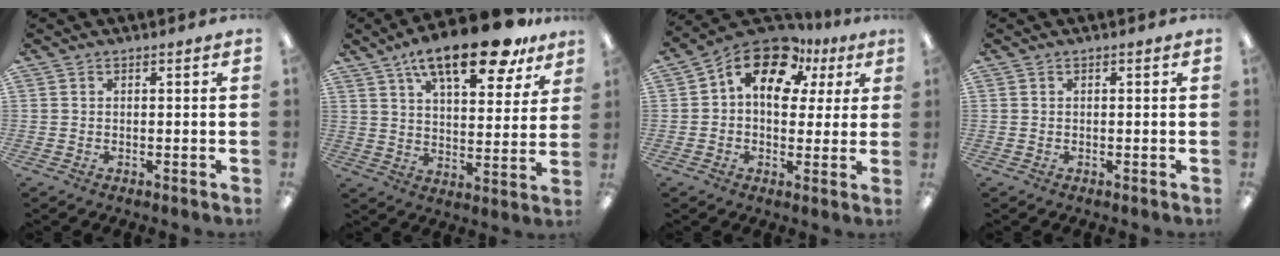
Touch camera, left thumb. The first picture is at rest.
{"total": 18.1, "force": [12.2, 6.3, 11.9], "torque": [-0.184, -0.059, 0.198]}
{"total": 14.3, "force": [7.4, 8.5, 8.8], "torque": [-0.158, -0.036, 0.132]}
{"total": 0.0}